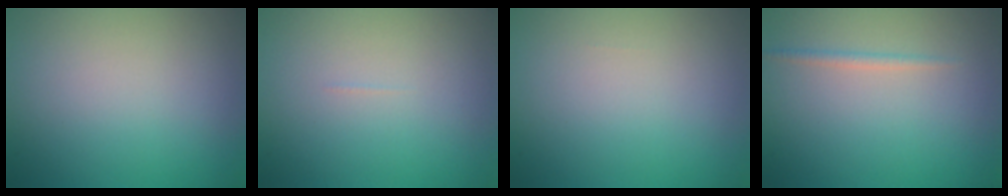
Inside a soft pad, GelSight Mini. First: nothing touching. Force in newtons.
{"total": 0.0}
{"total": 0.0}
{"total": 0.8, "press": 0.8, "slide": 0.0}